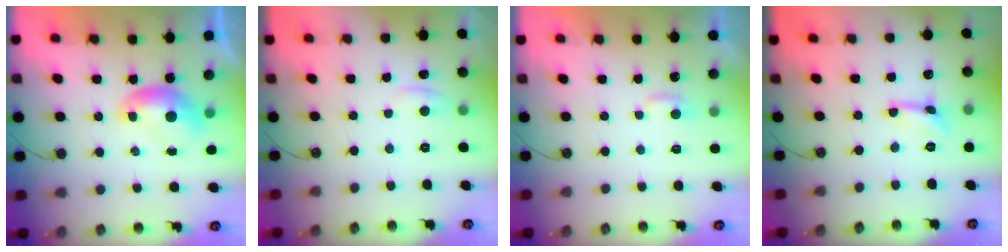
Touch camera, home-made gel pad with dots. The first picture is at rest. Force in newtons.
{"total": 0.8, "press": 0.0, "slide": 0.8}
{"total": 2.9, "press": 2.8, "slide": 0.4}
{"total": 2.8, "press": 2.8, "slide": 0.4}